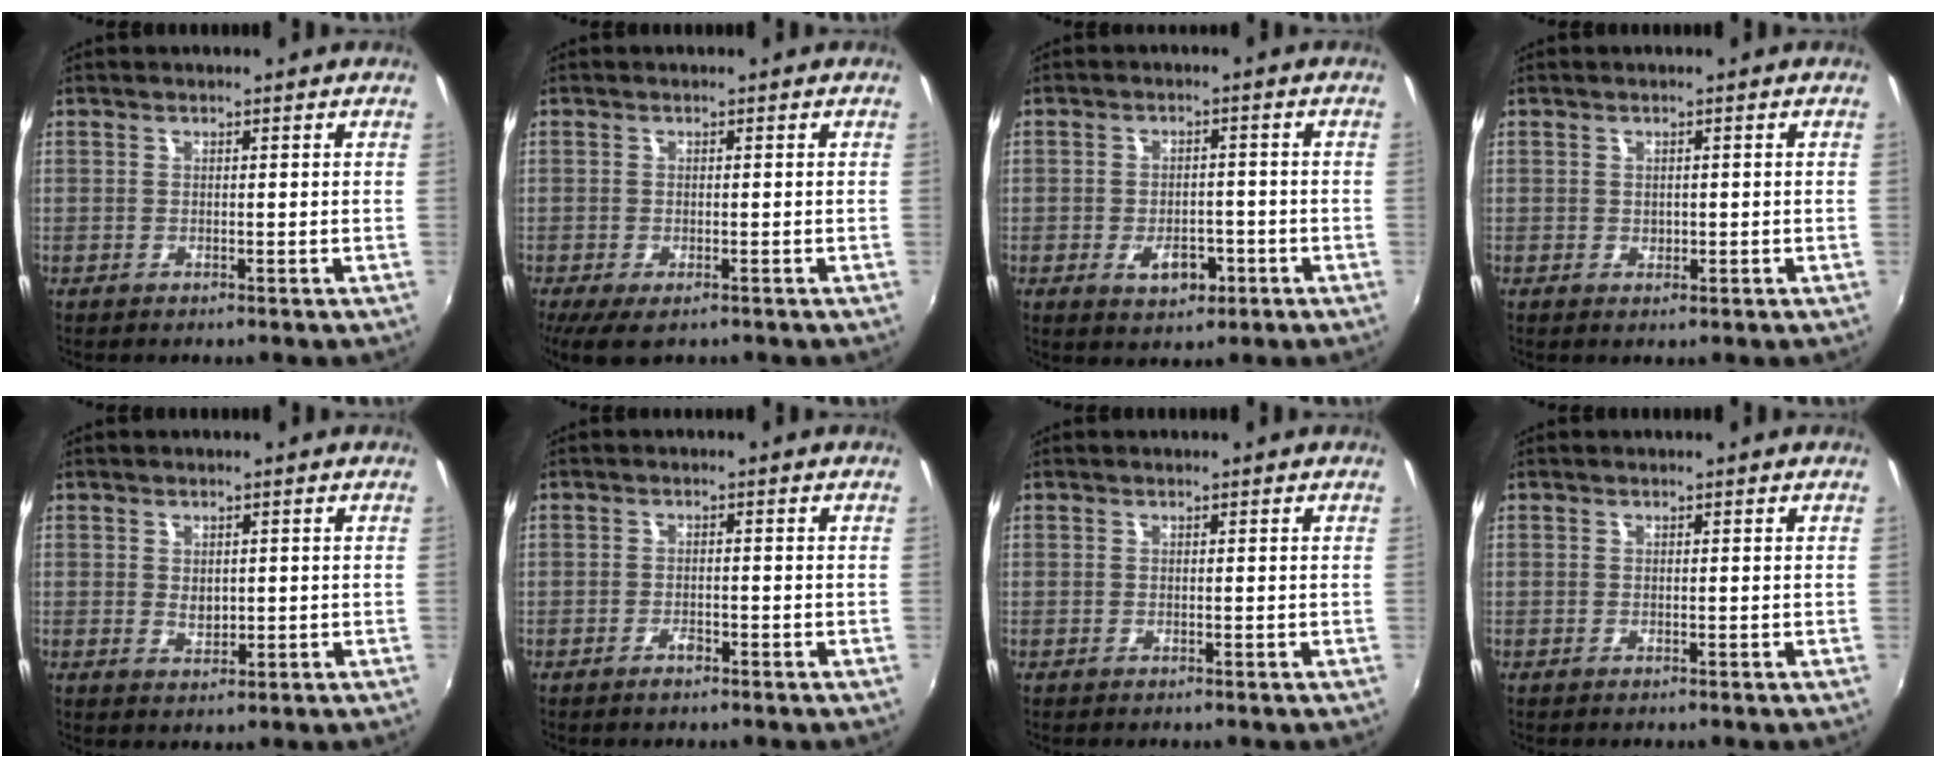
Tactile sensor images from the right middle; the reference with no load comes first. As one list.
[{"total": 5.7, "force": [-3.5, 2.3, 3.8], "torque": [-0.079, -0.029, -0.055]}, {"total": 5.3, "force": [-2.3, 3.4, 3.4], "torque": [-0.066, -0.001, -0.028]}, {"total": 0.9, "force": [0.0, 0.8, 0.4], "torque": [-0.003, -0.001, -0.001]}, {"total": 2.4, "force": [0.2, 1.8, 1.6], "torque": [-0.024, -0.001, 0.004]}, {"total": 1.8, "force": [-1.3, 0.6, 1.0], "torque": [-0.021, -0.001, -0.025]}, {"total": 0.0}, {"total": 0.0}]